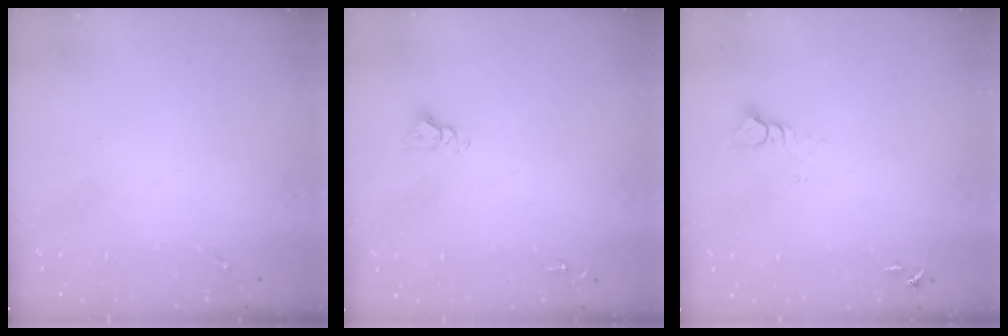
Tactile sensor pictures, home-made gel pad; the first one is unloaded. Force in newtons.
{"total": 4.8, "press": 4.8, "slide": 0.4}
{"total": 3.9, "press": 3.9, "slide": 0.2}